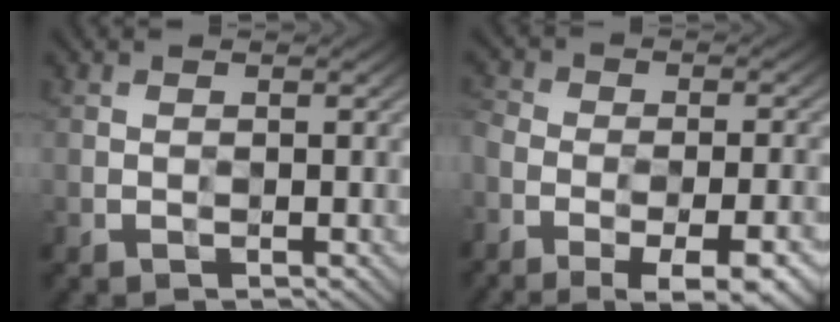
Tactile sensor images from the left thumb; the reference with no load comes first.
{"total": 12.7, "force": [-8.9, 5.4, 7.3], "torque": [-0.109, -0.014, -0.113]}